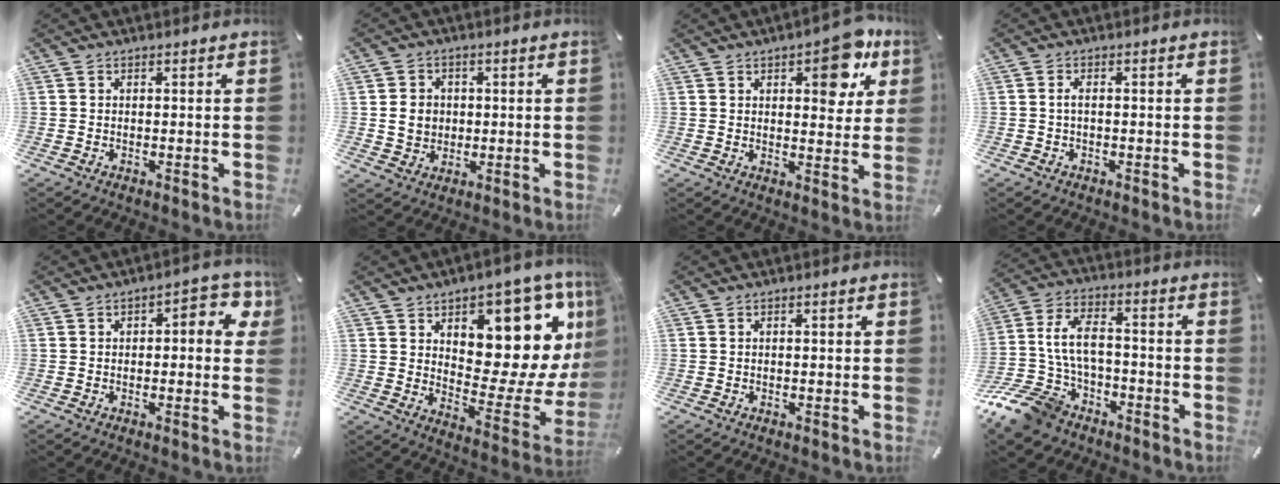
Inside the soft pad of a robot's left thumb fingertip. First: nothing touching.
{"total": 5.2, "force": [0.1, 4.9, 1.7], "torque": [-0.023, 0.005, 0.002]}
{"total": 11.5, "force": [5.9, 5.4, 8.2], "torque": [-0.081, -0.033, 0.092]}
{"total": 1.6, "force": [-0.3, 0.7, 1.4], "torque": [-0.027, 0.004, -0.008]}
{"total": 6.6, "force": [1.2, 3.4, 5.5], "torque": [-0.058, -0.004, 0.009]}
{"total": 16.2, "force": [8.2, 9.0, 10.8], "torque": [-0.122, -0.089, 0.134]}
{"total": 0.6, "force": [0.0, 0.3, 0.5], "torque": [-0.009, 0.002, -0.002]}
{"total": 14.4, "force": [-5.1, 9.8, 9.3], "torque": [-0.190, 0.042, -0.088]}